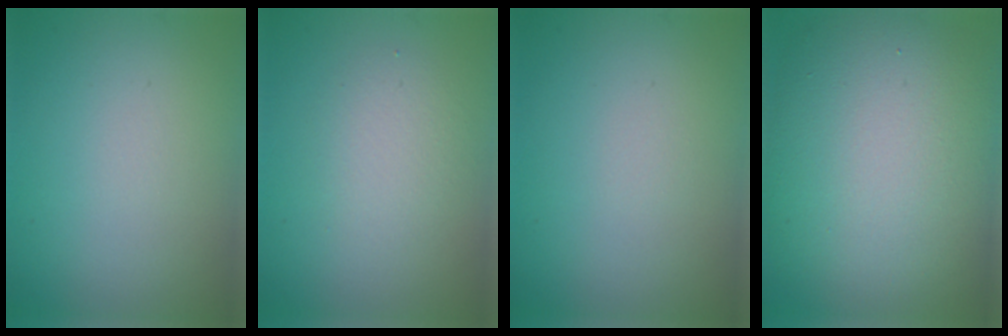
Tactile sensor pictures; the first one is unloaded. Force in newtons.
{"total": 2.4, "press": 2.4, "slide": 0.1}
{"total": 0.0}
{"total": 13.4, "press": 13.4, "slide": 1.0}